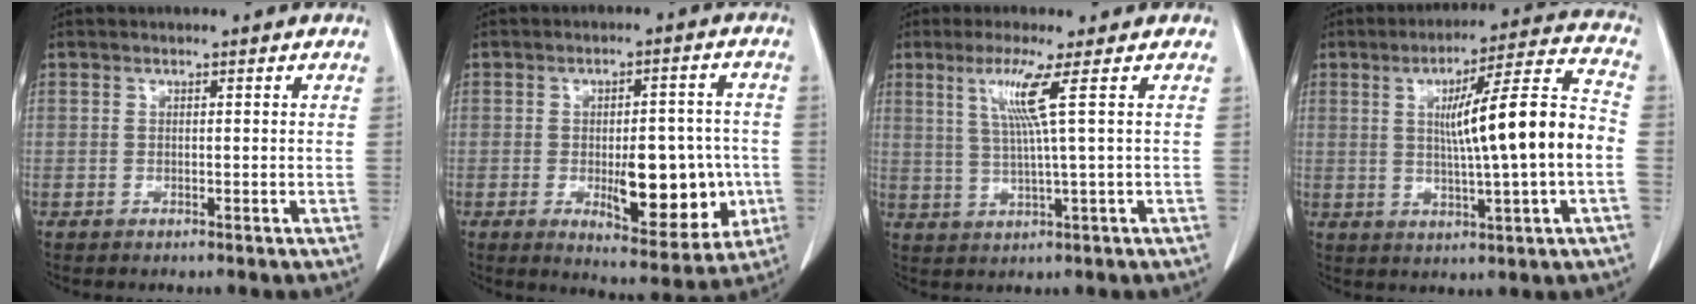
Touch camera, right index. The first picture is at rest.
{"total": 12.8, "force": [-2.6, 4.9, 11.5], "torque": [-0.144, 0.003, -0.023]}
{"total": 5.9, "force": [2.1, -1.6, 5.2], "torque": [-0.107, -0.004, 0.048]}
{"total": 15.1, "force": [-0.2, 0.0, 15.1], "torque": [-0.231, 0.016, -0.004]}